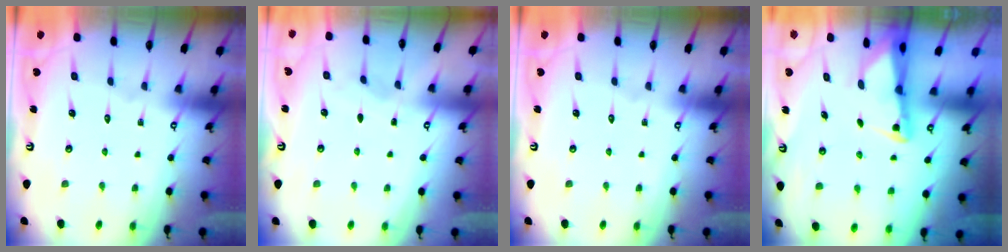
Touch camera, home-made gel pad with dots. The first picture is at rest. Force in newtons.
{"total": 2.9, "press": 2.9, "slide": 0.4}
{"total": 0.0}
{"total": 2.4, "press": 2.4, "slide": 0.3}